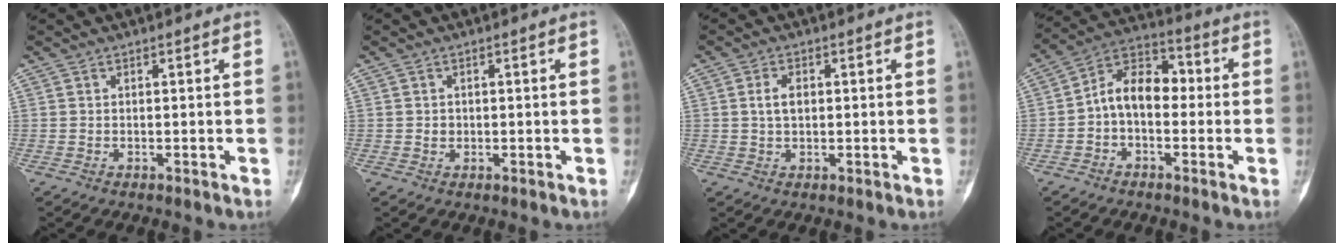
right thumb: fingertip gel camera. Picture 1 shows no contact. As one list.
[{"total": 1.1, "force": [0.0, 1.0, 0.4], "torque": [-0.004, 0.003, 0.002]}, {"total": 3.2, "force": [0.5, 2.0, 2.5], "torque": [-0.044, 0.006, 0.009]}, {"total": 10.2, "force": [-0.9, 6.7, 7.6], "torque": [-0.105, 0.038, -0.032]}]